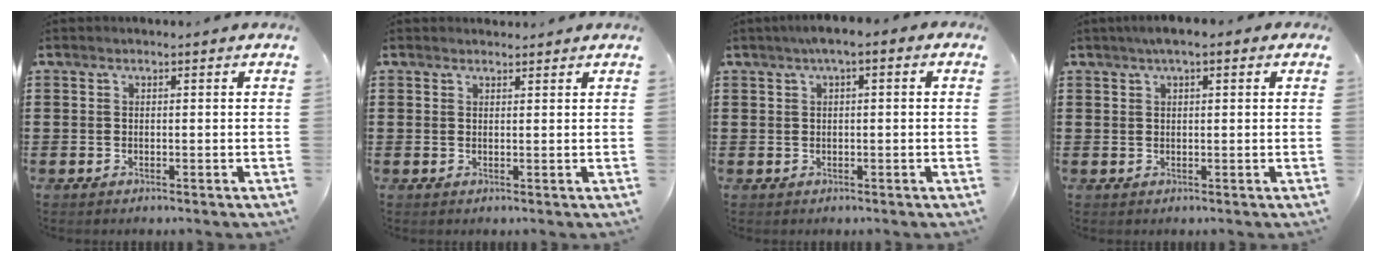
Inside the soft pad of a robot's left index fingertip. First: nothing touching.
{"total": 1.1, "force": [1.1, 0.2, 0.2], "torque": [-0.005, 0.001, 0.022]}
{"total": 1.9, "force": [0.3, 0.6, 1.8], "torque": [-0.034, 0.004, 0.003]}
{"total": 2.3, "force": [1.2, 0.6, 1.8], "torque": [-0.038, 0.006, 0.021]}